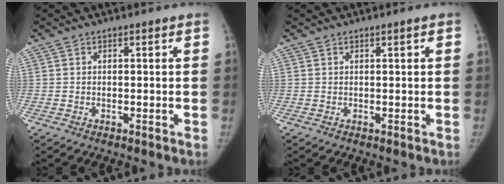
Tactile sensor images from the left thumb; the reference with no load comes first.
{"total": 0.8, "force": [0.4, 0.1, 0.7], "torque": [-0.010, 0.001, 0.005]}